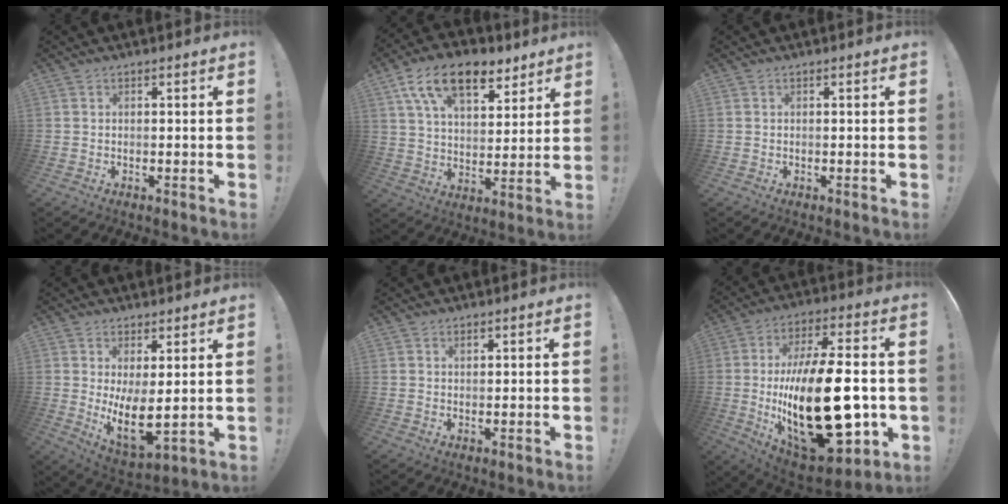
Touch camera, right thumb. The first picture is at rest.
{"total": 16.5, "force": [9.9, 8.6, 10.1], "torque": [-0.175, -0.044, 0.180]}
{"total": 0.0}
{"total": 10.0, "force": [1.7, 4.2, 8.9], "torque": [-0.135, -0.046, 0.037]}
{"total": 0.8, "force": [0.6, 0.4, 0.3], "torque": [0.003, -0.005, 0.010]}
{"total": 32.9, "force": [-3.2, 14.8, 29.2], "torque": [-0.536, 0.010, -0.038]}